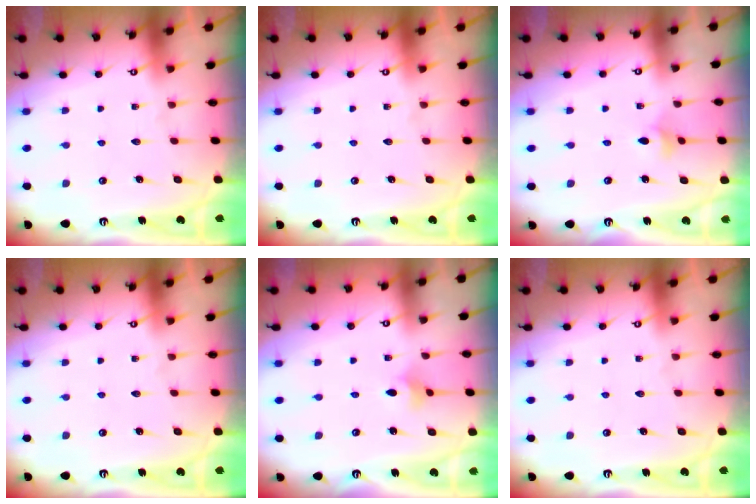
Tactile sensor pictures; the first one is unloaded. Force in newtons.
{"total": 0.0}
{"total": 3.1, "press": 3.0, "slide": 0.6}
{"total": 0.0}
{"total": 3.4, "press": 3.4, "slide": 0.7}
{"total": 0.0}